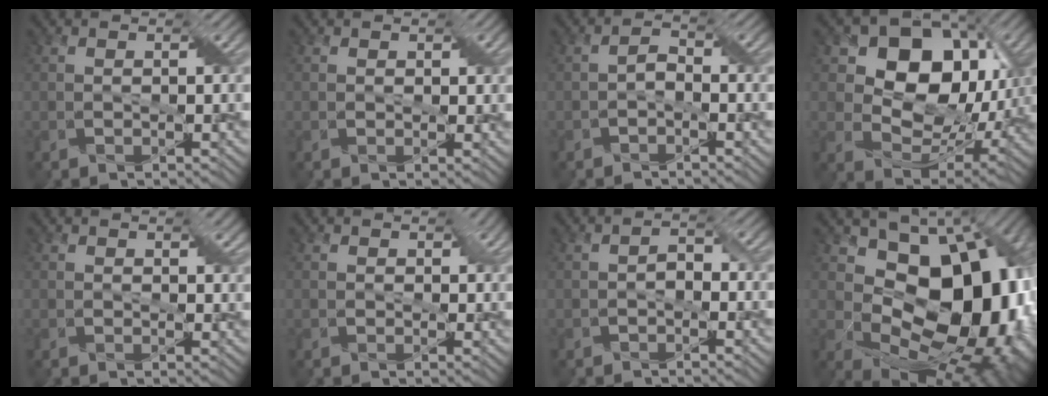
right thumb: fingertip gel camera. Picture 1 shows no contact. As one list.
[{"total": 0.8, "force": [0.5, 0.6, 0.1], "torque": [0.003, 0.004, 0.005]}, {"total": 1.5, "force": [-1.1, 0.6, 0.8], "torque": [-0.018, 0.010, -0.025]}, {"total": 15.4, "force": [5.0, 11.0, 9.5], "torque": [-0.170, 0.028, 0.098]}, {"total": 1.2, "force": [0.8, 0.7, 0.5], "torque": [-0.009, 0.000, 0.007]}, {"total": 2.2, "force": [0.8, 1.8, 1.1], "torque": [-0.010, 0.007, 0.003]}, {"total": 1.2, "force": [-0.7, 0.6, 0.8], "torque": [-0.012, 0.009, -0.014]}, {"total": 16.4, "force": [2.3, 10.9, 12.0], "torque": [-0.149, -0.023, 0.052]}]